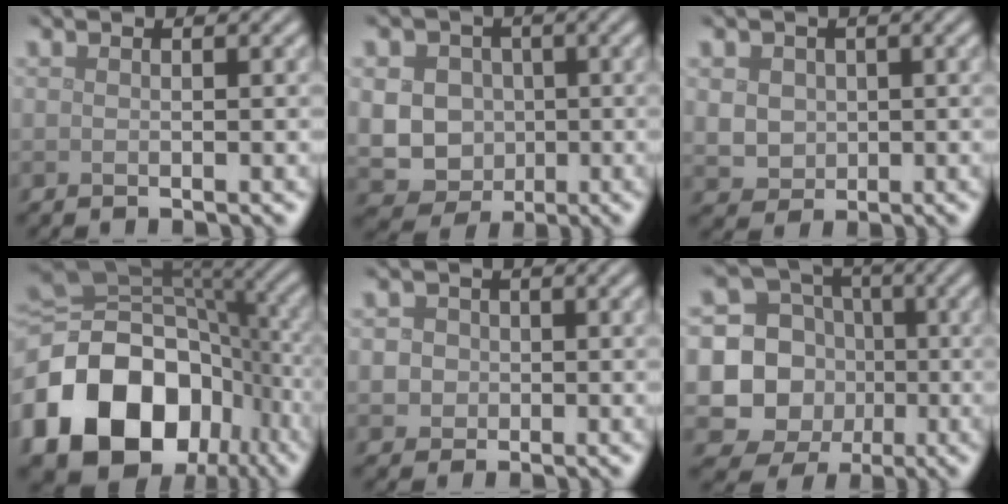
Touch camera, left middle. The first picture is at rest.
{"total": 9.1, "force": [0.2, 8.4, 3.6], "torque": [-0.072, 0.018, -0.020]}
{"total": 2.9, "force": [0.4, 2.6, 1.2], "torque": [-0.030, 0.000, 0.011]}
{"total": 18.2, "force": [-6.1, 13.8, 10.2], "torque": [-0.233, -0.023, -0.103]}
{"total": 3.6, "force": [0.5, 3.3, 1.4], "torque": [-0.010, 0.024, -0.005]}
{"total": 10.1, "force": [-1.3, 9.5, 2.9], "torque": [-0.052, 0.006, -0.043]}